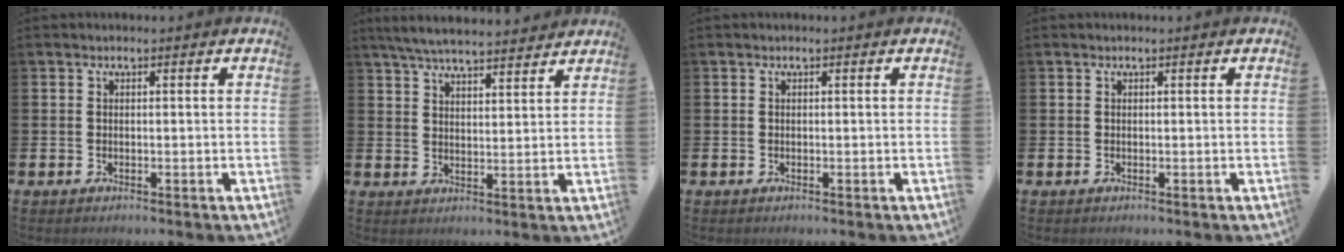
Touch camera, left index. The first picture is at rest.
{"total": 5.7, "force": [5.5, 0.4, 1.3], "torque": [-0.033, -0.029, 0.098]}
{"total": 0.0}
{"total": 0.0}